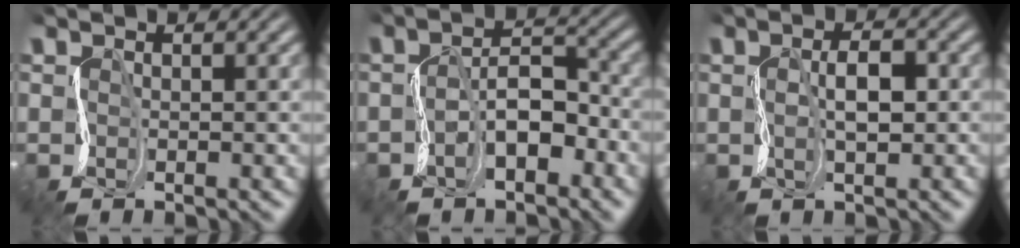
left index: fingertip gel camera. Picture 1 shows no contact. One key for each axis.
{"total": 2.1, "fx": -1.4, "fy": 1.0, "fz": 1.2, "tx": -0.042, "ty": 0.016, "tz": -0.029}
{"total": 1.0, "fx": 0.6, "fy": 0.0, "fz": 0.8, "tx": -0.035, "ty": 0.012, "tz": 0.012}